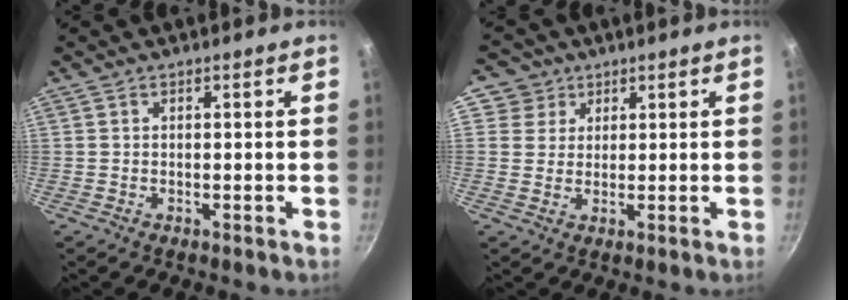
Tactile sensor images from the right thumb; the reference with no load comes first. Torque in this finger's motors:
{"motor_torque": [0.04, 0.00, -0.71, -0.49, -0.05]}